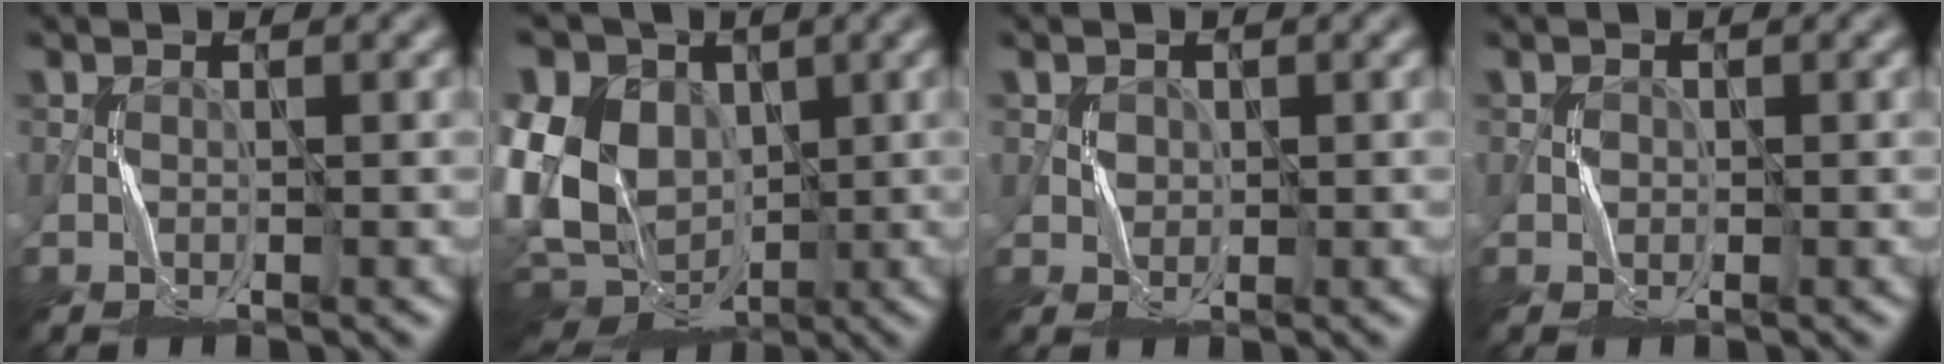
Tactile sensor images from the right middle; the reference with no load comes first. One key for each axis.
{"total": 14.9, "fx": 0.2, "fy": 11.4, "fz": 9.7, "tx": -0.209, "ty": 0.008, "tz": 0.002}
{"total": 1.7, "fx": 0.9, "fy": 1.5, "fz": 0.2, "tx": -0.014, "ty": 0.003, "tz": 0.023}
{"total": 0.8, "fx": 0.0, "fy": 0.8, "fz": -0.1, "tx": 0.003, "ty": 0.002, "tz": -0.001}